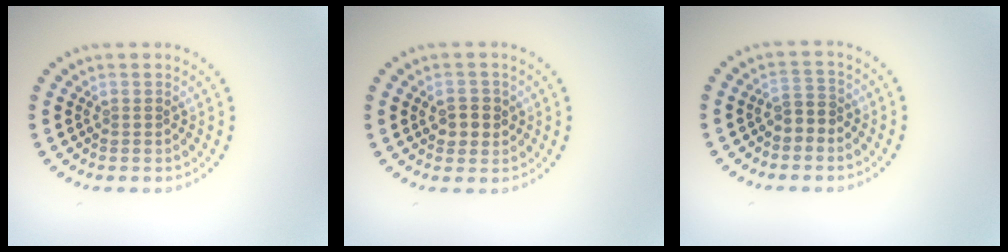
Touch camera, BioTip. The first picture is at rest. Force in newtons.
{"total": 2.4, "press": 2.3, "slide": 0.5}
{"total": 1.8, "press": 1.6, "slide": 0.8}